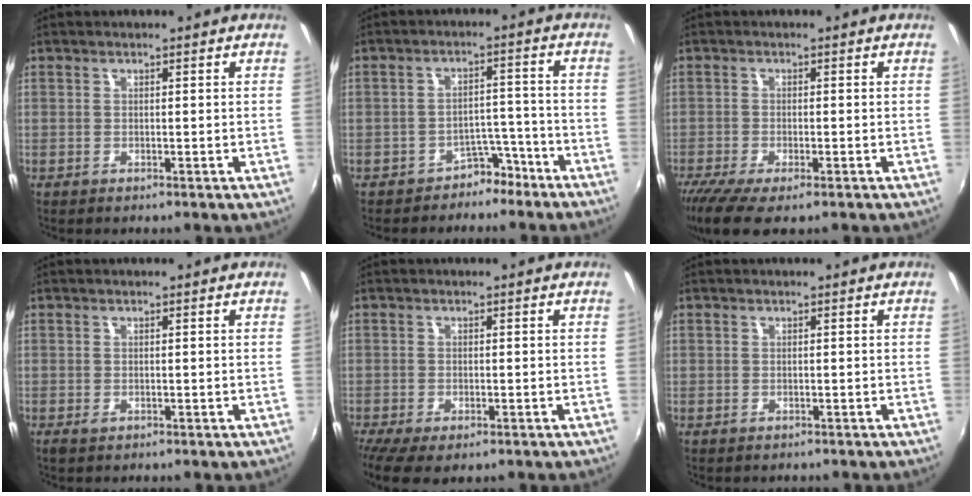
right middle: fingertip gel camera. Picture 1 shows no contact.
{"total": 5.6, "force": [-4.4, 3.4, 0.7], "torque": [-0.010, 0.034, -0.057]}
{"total": 7.7, "force": [-5.3, 2.0, 5.2], "torque": [-0.122, -0.035, -0.095]}
{"total": 0.6, "force": [-0.3, 0.4, 0.4], "torque": [-0.008, -0.002, -0.004]}
{"total": 5.4, "force": [-3.5, 2.1, 3.6], "torque": [-0.080, -0.026, -0.056]}
{"total": 1.1, "force": [-0.5, 1.0, 0.0], "torque": [-0.003, -0.001, -0.004]}